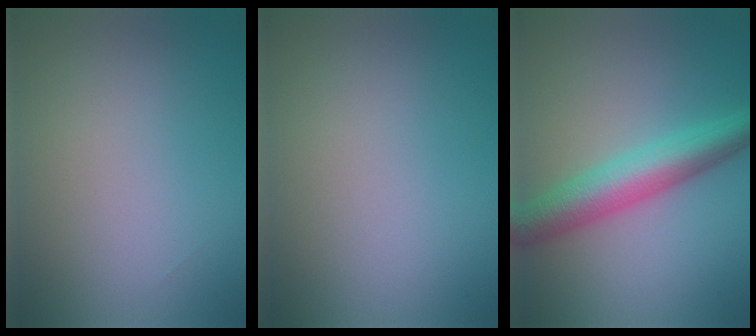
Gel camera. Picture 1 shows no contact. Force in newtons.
{"total": 0.0}
{"total": 5.8, "press": 5.8, "slide": 0.1}